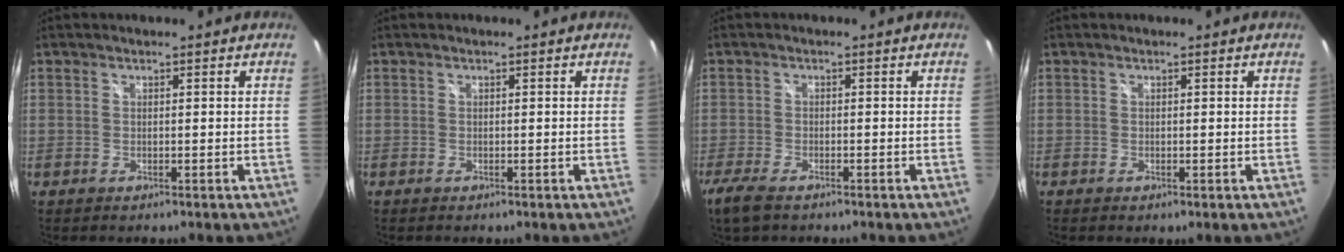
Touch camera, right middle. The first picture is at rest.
{"total": 0.8, "force": [0.2, -0.7, 0.0], "torque": [0.006, -0.003, 0.002]}
{"total": 4.4, "force": [-3.3, 0.9, 2.8], "torque": [-0.073, -0.019, -0.068]}
{"total": 0.8, "force": [0.4, -0.7, 0.1], "torque": [-0.001, -0.003, 0.004]}